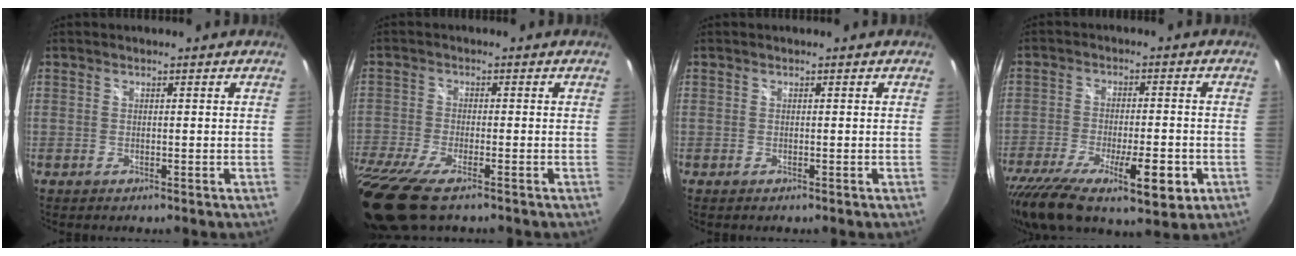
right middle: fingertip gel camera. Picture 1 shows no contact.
{"total": 13.9, "force": [-9.5, 3.8, 9.4], "torque": [-0.217, -0.068, -0.173]}
{"total": 0.0}
{"total": 19.2, "force": [-10.3, 6.7, 14.7], "torque": [-0.283, -0.059, -0.157]}